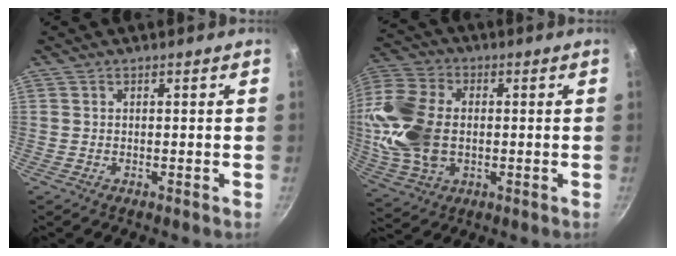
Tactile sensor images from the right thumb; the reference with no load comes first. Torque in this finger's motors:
{"motor_torque": [1.58, 3.04, 1.61, -0.51, 0.21]}